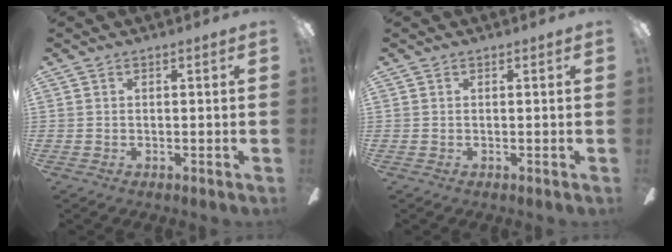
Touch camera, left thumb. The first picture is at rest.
{"total": 0.0}